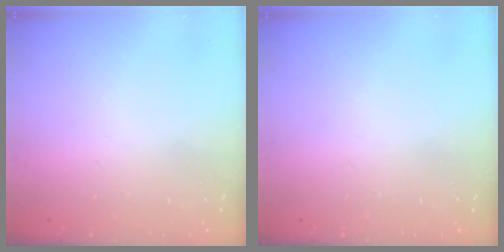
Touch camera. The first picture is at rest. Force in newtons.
{"total": 0.0}